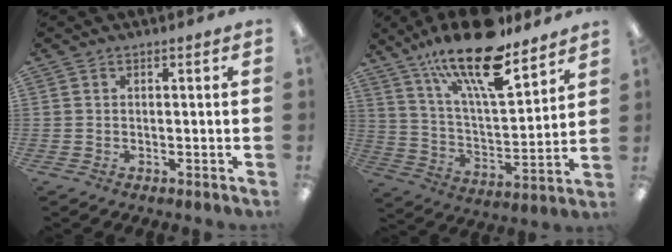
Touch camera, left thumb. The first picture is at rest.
{"total": 22.0, "force": [15.8, 6.9, 13.6], "torque": [-0.229, -0.098, 0.267]}